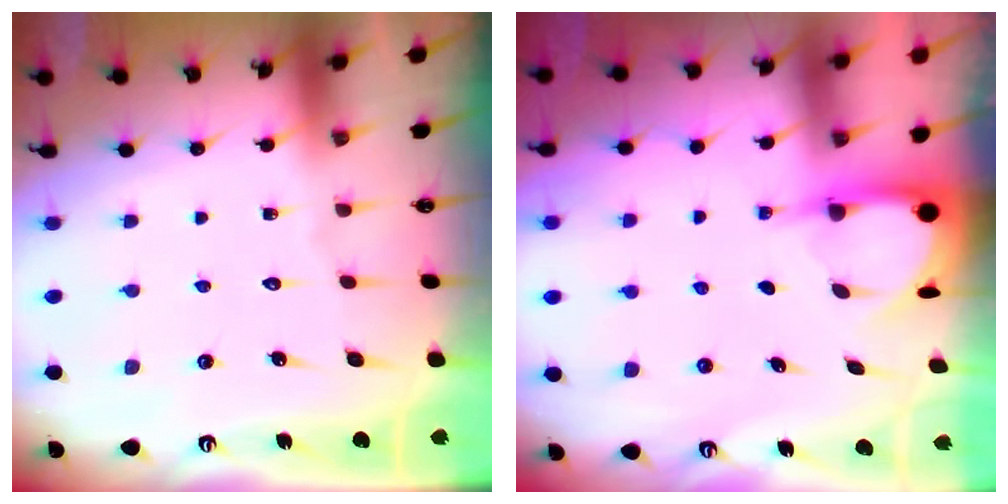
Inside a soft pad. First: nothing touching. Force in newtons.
{"total": 4.0, "press": 4.0, "slide": 0.3}